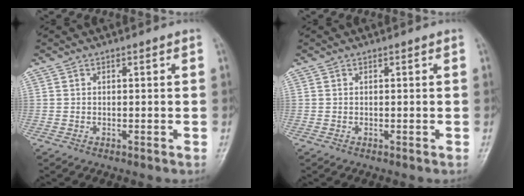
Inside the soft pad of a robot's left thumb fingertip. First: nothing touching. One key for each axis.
{"total": 0.0}